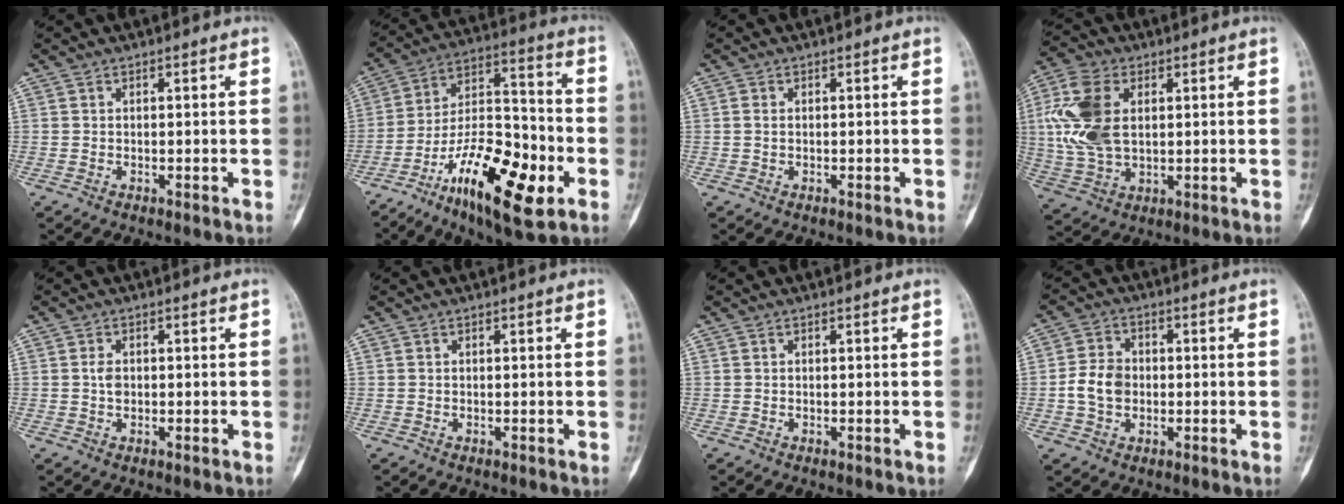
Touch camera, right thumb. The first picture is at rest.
{"total": 21.8, "force": [-9.4, 8.0, 18.0], "torque": [-0.290, 0.056, -0.155]}
{"total": 0.9, "force": [0.0, 0.6, 0.7], "torque": [-0.012, 0.001, -0.001]}
{"total": 14.0, "force": [2.5, 8.6, 10.7], "torque": [-0.229, 0.003, 0.050]}
{"total": 1.9, "force": [0.0, 1.3, 1.4], "torque": [-0.020, 0.003, -0.002]}
{"total": 0.0}
{"total": 0.0}
{"total": 6.7, "force": [-0.7, 5.2, 4.1], "torque": [-0.066, 0.015, -0.018]}